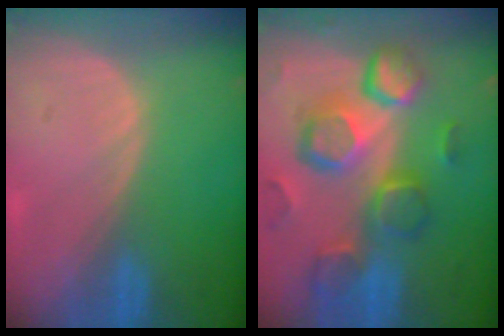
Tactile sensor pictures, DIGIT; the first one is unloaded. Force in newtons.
{"total": 12.5, "press": 10.9, "slide": 6.1}